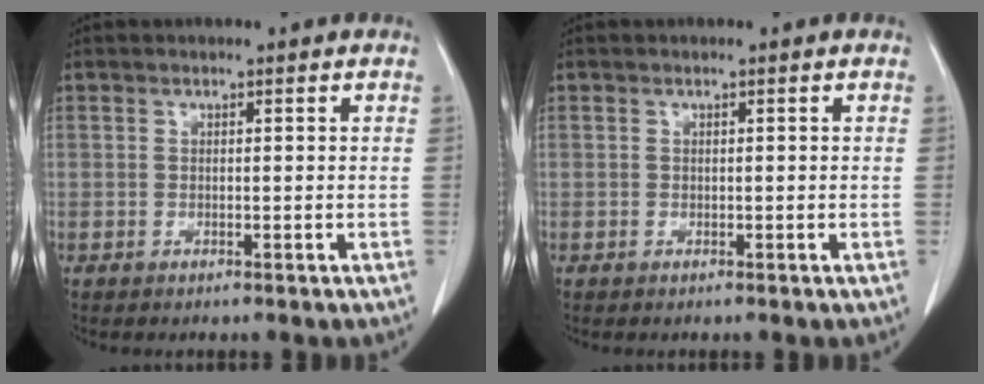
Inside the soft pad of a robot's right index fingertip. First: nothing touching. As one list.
[{"total": 0.0}]